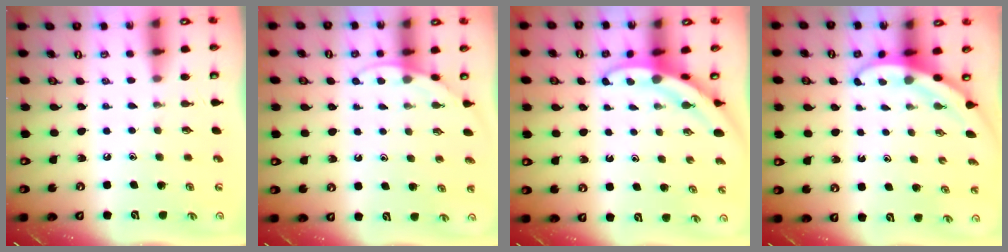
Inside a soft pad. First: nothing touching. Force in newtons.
{"total": 6.4, "press": 6.4, "slide": 0.3}
{"total": 3.7, "press": 3.7, "slide": 0.5}
{"total": 3.0, "press": 3.0, "slide": 0.1}